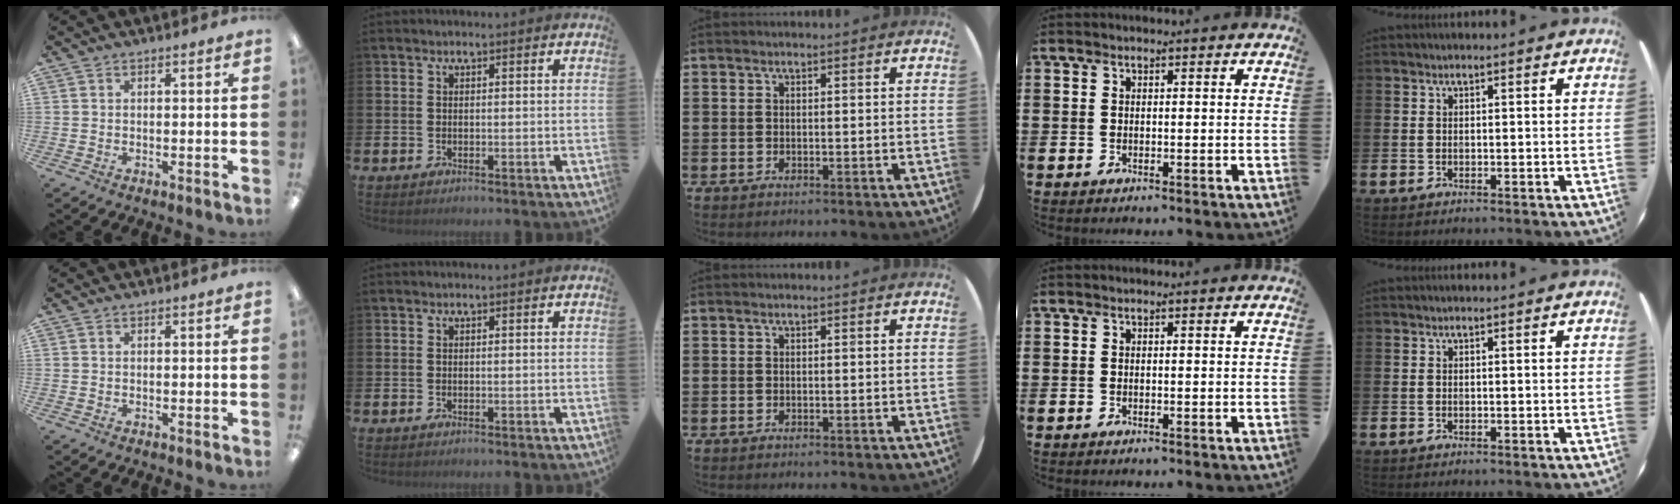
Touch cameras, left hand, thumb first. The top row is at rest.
{}